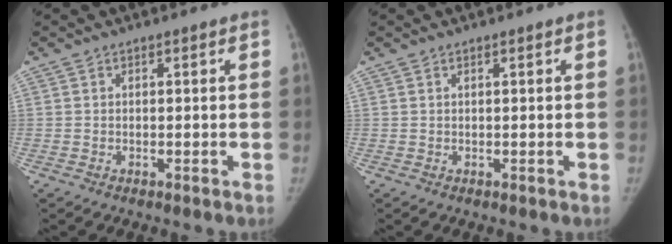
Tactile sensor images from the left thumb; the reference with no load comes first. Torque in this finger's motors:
{"motor_torque": [-0.01, 0.00, 0.11, 0.00, 0.00]}